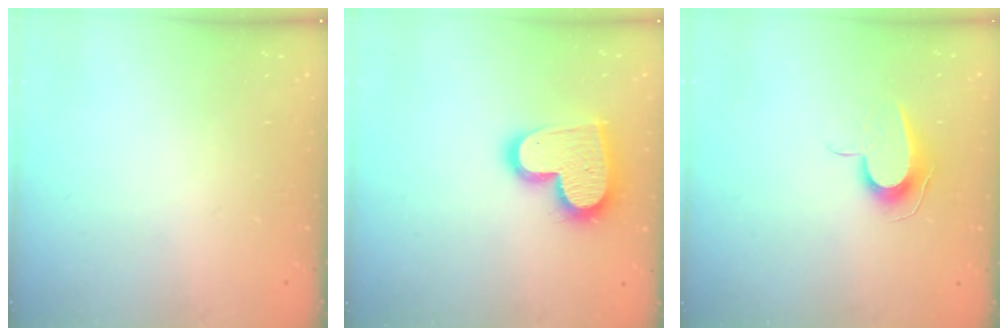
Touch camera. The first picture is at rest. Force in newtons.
{"total": 17.9, "press": 17.9, "slide": 1.4}
{"total": 8.9, "press": 8.8, "slide": 0.5}